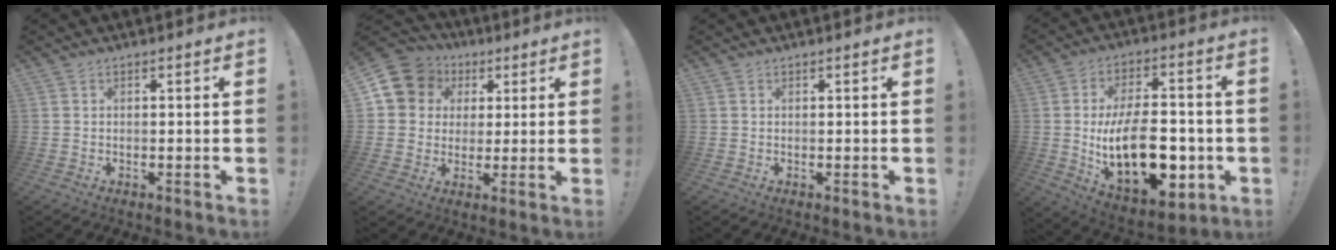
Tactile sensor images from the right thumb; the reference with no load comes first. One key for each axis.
{"total": 11.2, "fx": 3.8, "fy": 9.9, "fz": 3.5, "tx": -0.053, "ty": -0.012, "tz": 0.079}
{"total": 0.0}
{"total": 24.5, "fx": -4.4, "fy": 13.5, "fz": 19.9, "tx": -0.342, "ty": 0.018, "tz": -0.060}